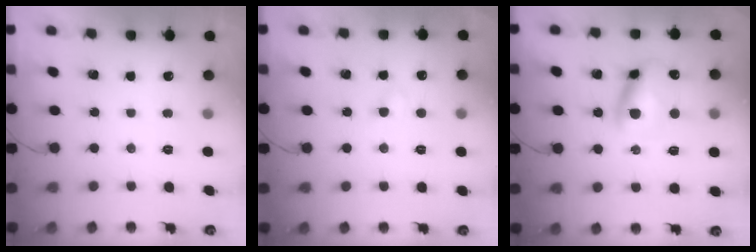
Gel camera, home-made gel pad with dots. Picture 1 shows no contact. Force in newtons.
{"total": 2.2, "press": 2.0, "slide": 0.8}
{"total": 10.4, "press": 10.2, "slide": 1.9}